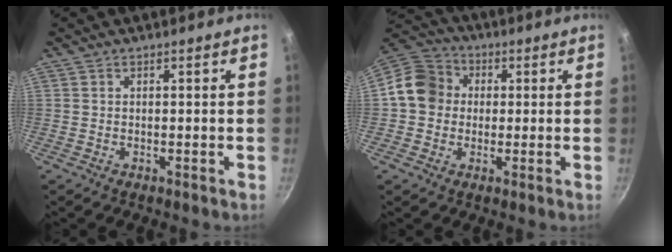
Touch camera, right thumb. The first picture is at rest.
{"total": 10.4, "force": [0.4, 9.3, 4.5], "torque": [-0.048, 0.028, -0.013]}